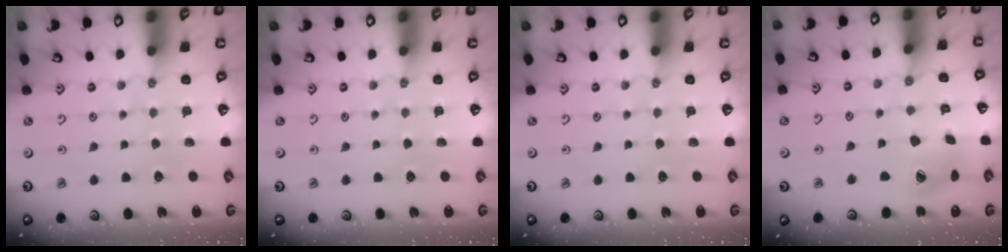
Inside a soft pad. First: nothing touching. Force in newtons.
{"total": 0.0}
{"total": 0.0}
{"total": 10.8, "press": 10.7, "slide": 1.2}